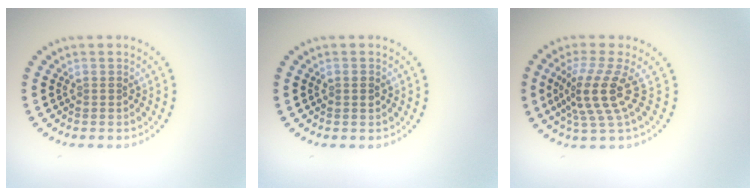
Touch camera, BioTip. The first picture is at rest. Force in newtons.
{"total": 1.0, "press": 1.0, "slide": 0.1}
{"total": 4.3, "press": 3.1, "slide": 3.0}